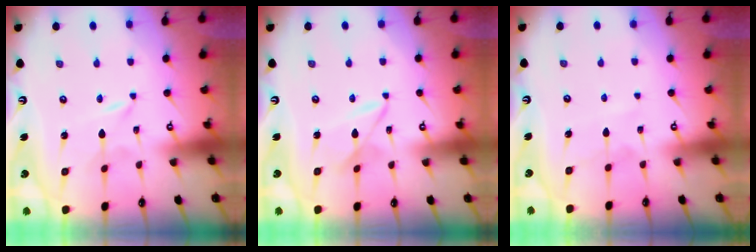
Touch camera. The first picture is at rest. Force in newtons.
{"total": 5.6, "press": 5.5, "slide": 0.5}
{"total": 5.3, "press": 5.3, "slide": 0.4}